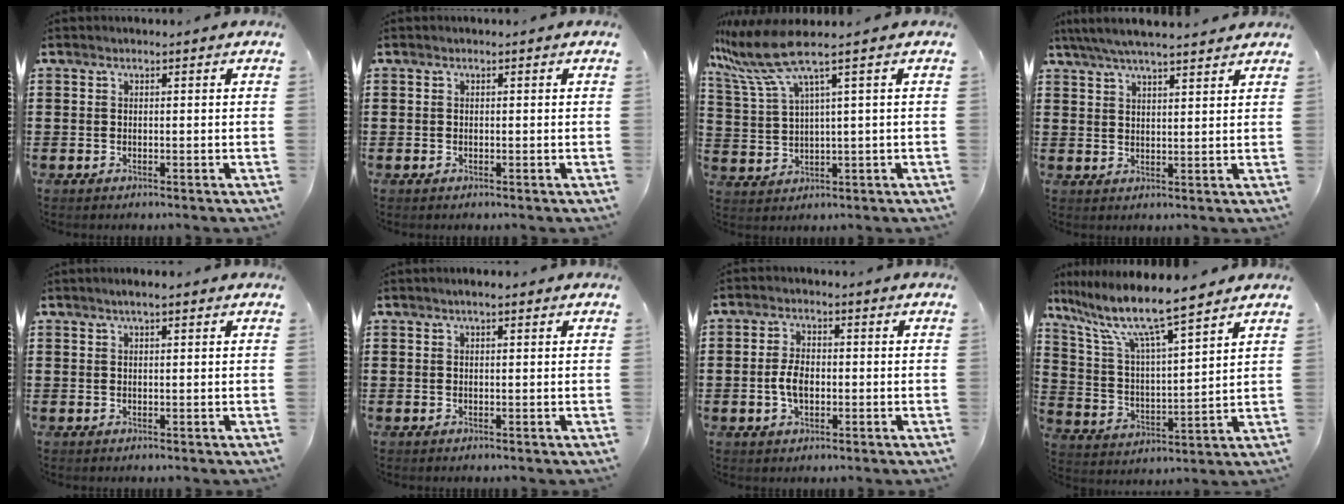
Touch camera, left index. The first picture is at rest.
{"total": 0.0}
{"total": 7.4, "force": [4.4, 0.5, 6.0], "torque": [-0.153, -0.029, 0.071]}
{"total": 5.1, "force": [4.5, 0.3, 2.4], "torque": [-0.056, -0.011, 0.080]}
{"total": 1.4, "force": [0.7, 0.2, 1.2], "torque": [-0.024, 0.002, 0.012]}
{"total": 1.2, "force": [0.5, 0.3, 1.0], "torque": [-0.020, 0.003, 0.007]}
{"total": 4.2, "force": [-0.6, 2.4, 3.5], "torque": [-0.078, 0.001, -0.016]}
{"total": 9.4, "force": [7.9, 0.3, 5.1], "torque": [-0.131, -0.046, 0.129]}